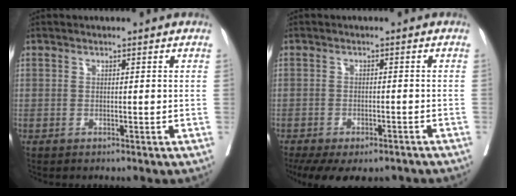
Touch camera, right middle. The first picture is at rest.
{"total": 12.3, "force": [-9.1, 5.6, 6.1], "torque": [-0.127, -0.011, -0.121]}